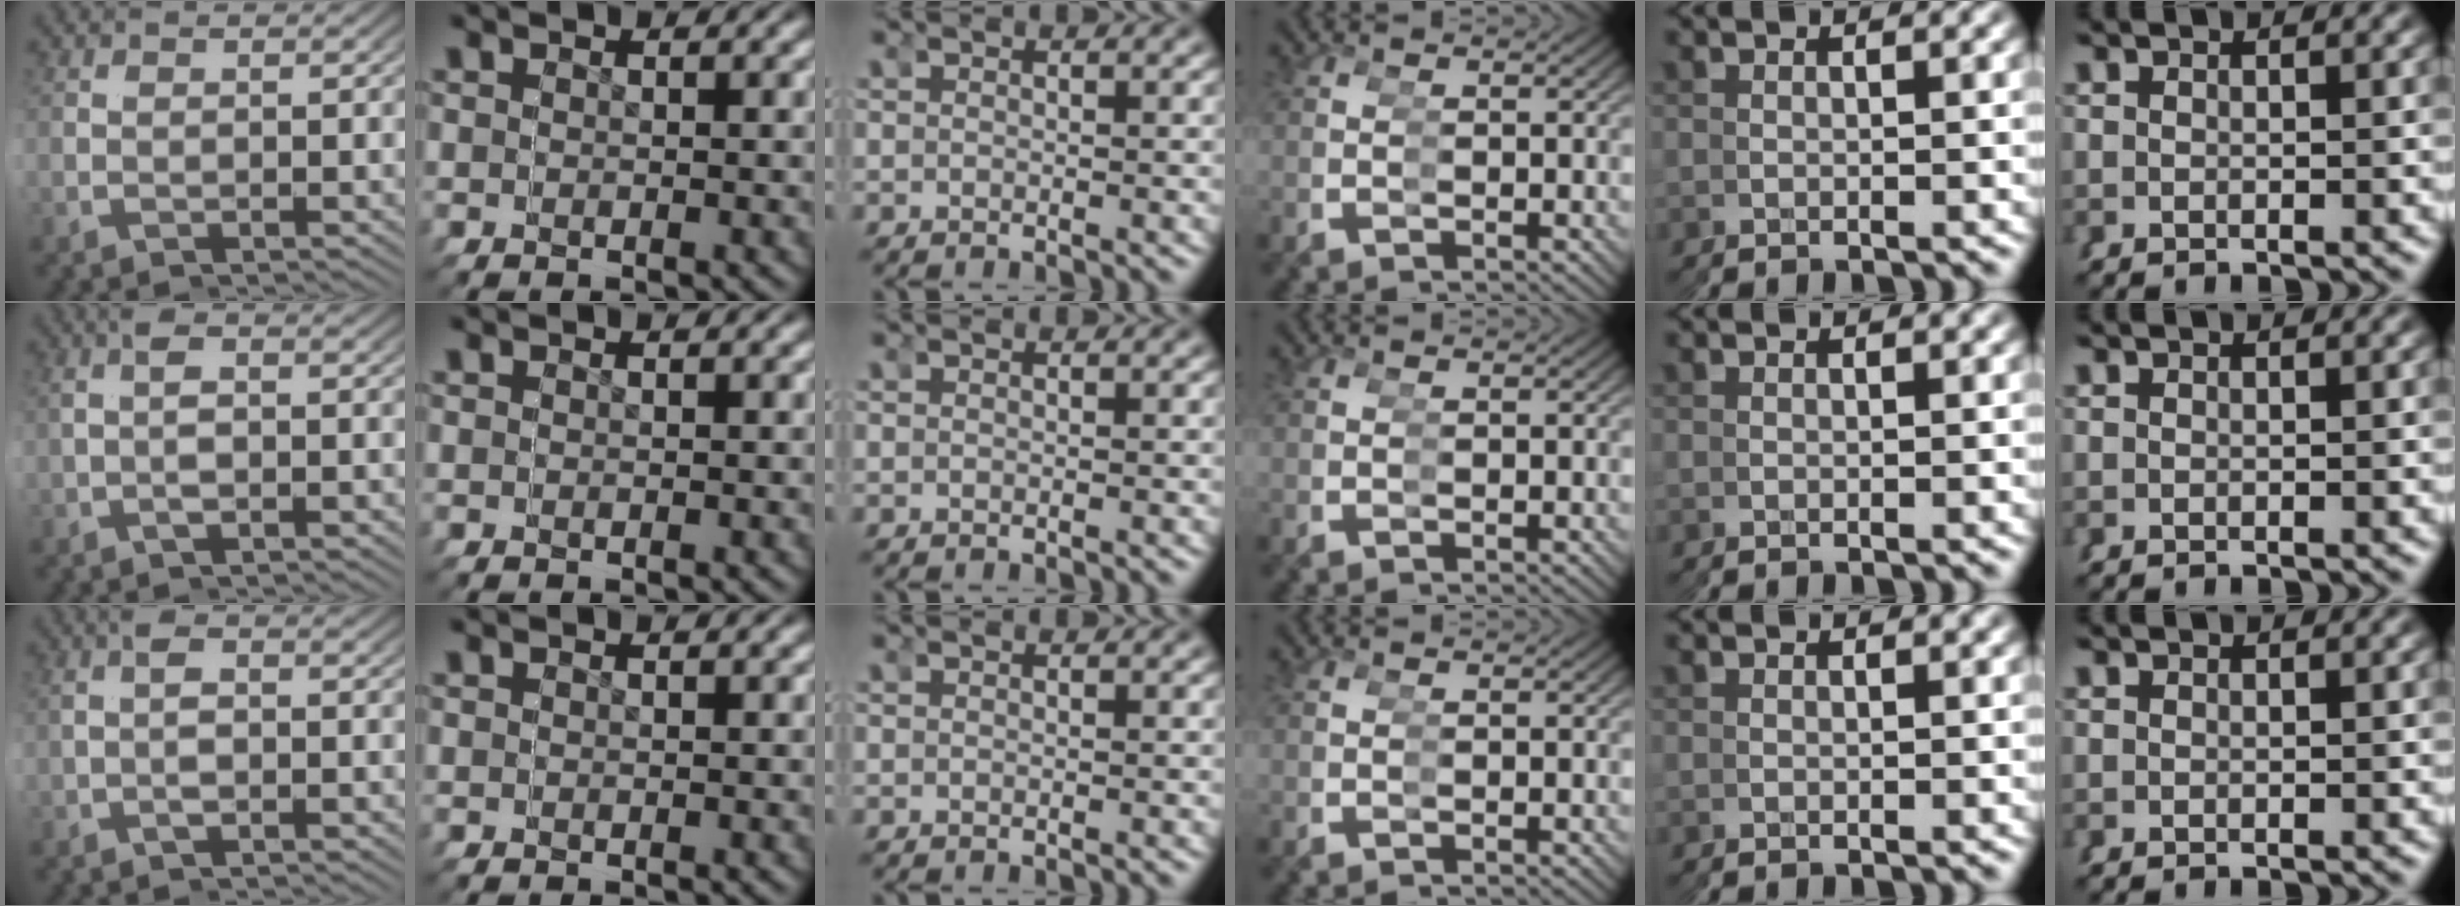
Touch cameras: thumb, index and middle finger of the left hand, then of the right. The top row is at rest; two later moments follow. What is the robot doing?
{"motion": "grasp_and_lifting", "object": "pipette"}